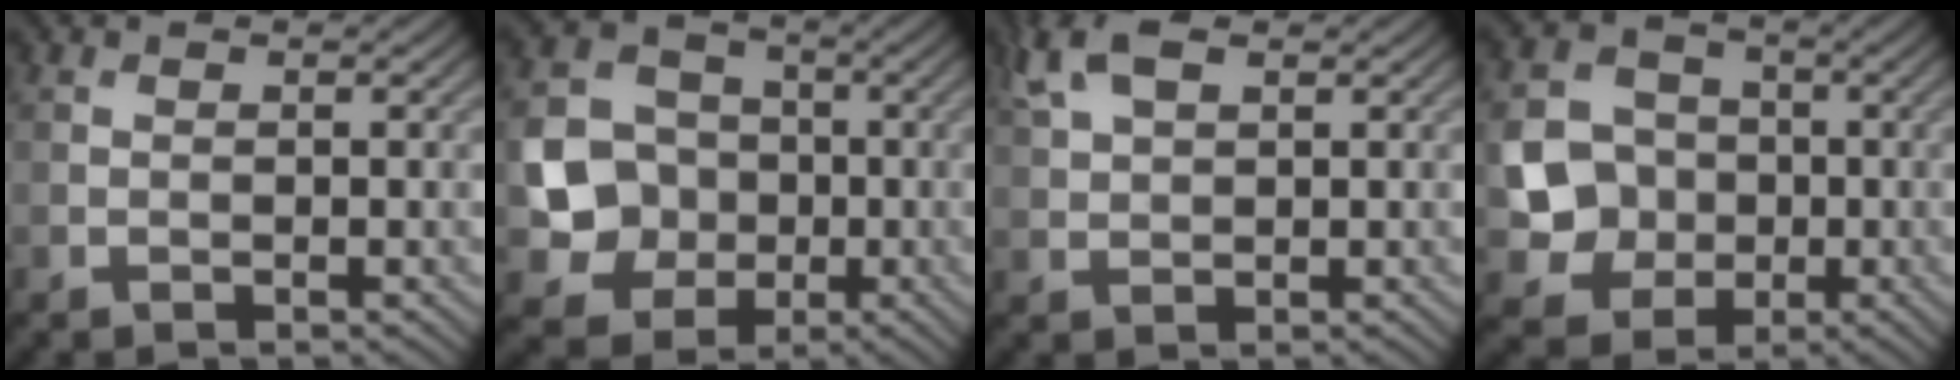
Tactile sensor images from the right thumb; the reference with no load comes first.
{"total": 8.3, "force": [-1.5, 7.4, 3.5], "torque": [-0.088, -0.006, -0.038]}
{"total": 5.2, "force": [2.8, 2.4, 3.7], "torque": [-0.097, 0.016, 0.054]}
{"total": 7.3, "force": [-1.1, 6.6, 3.0], "torque": [-0.077, -0.004, -0.033]}